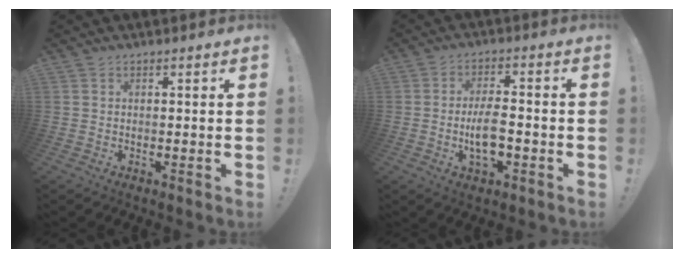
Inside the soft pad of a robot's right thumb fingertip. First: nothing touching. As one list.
[{"total": 9.0, "force": [-2.1, 4.1, 7.8], "torque": [-0.132, 0.003, -0.037]}]